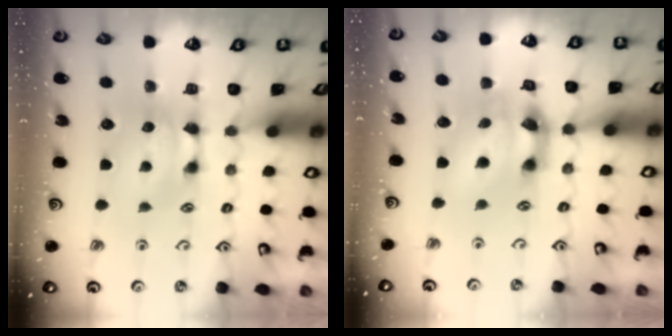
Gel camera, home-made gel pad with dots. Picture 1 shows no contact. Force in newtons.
{"total": 7.1, "press": 6.6, "slide": 2.4}